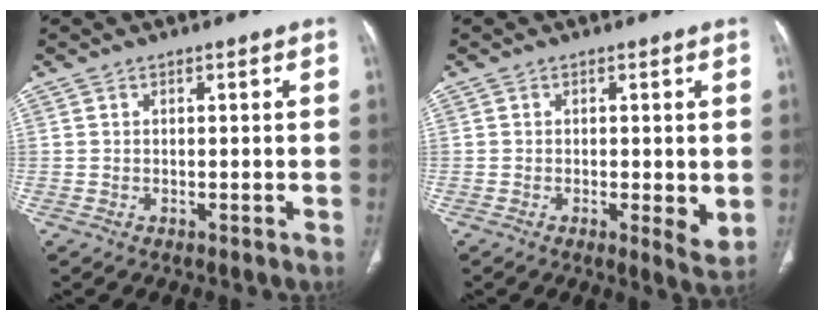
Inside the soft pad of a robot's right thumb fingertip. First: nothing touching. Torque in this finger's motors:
{"motor_torque": [-0.11, 0.07, -0.08, 0.27, -0.08]}